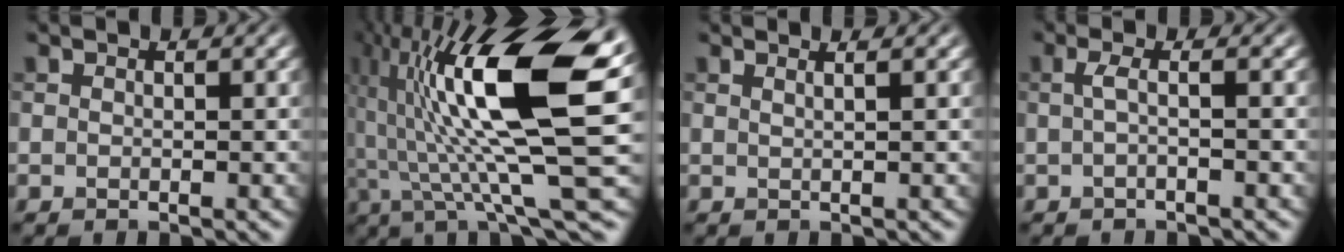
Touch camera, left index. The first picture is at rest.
{"total": 15.8, "force": [3.1, 3.6, 15.1], "torque": [-0.267, 0.003, 0.057]}
{"total": 2.2, "force": [1.1, 1.0, 1.5], "torque": [0.000, 0.001, -0.012]}
{"total": 1.9, "force": [-0.1, 0.5, 1.8], "torque": [-0.033, -0.002, -0.008]}